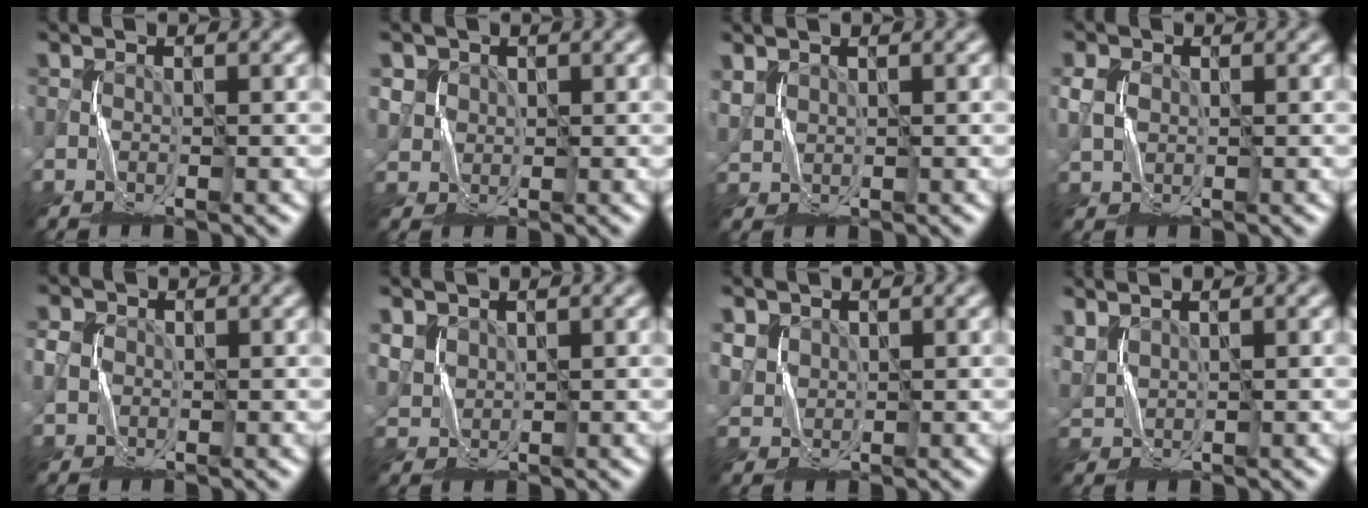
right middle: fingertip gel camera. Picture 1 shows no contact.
{"total": 2.1, "force": [0.9, 1.9, 0.3], "torque": [-0.032, -0.010, 0.032]}
{"total": 1.5, "force": [1.0, 0.9, 0.6], "torque": [-0.029, -0.002, 0.025]}
{"total": 1.9, "force": [0.4, 1.5, 1.1], "torque": [-0.035, -0.001, 0.007]}
{"total": 1.6, "force": [0.0, 1.5, 0.6], "torque": [-0.023, 0.000, -0.003]}
{"total": 2.3, "force": [1.4, 1.6, 0.8], "torque": [-0.036, -0.003, 0.033]}
{"total": 2.1, "force": [1.2, 1.6, 0.5], "torque": [-0.032, -0.007, 0.031]}
{"total": 2.4, "force": [1.8, 1.0, 1.3], "torque": [-0.047, 0.003, 0.042]}